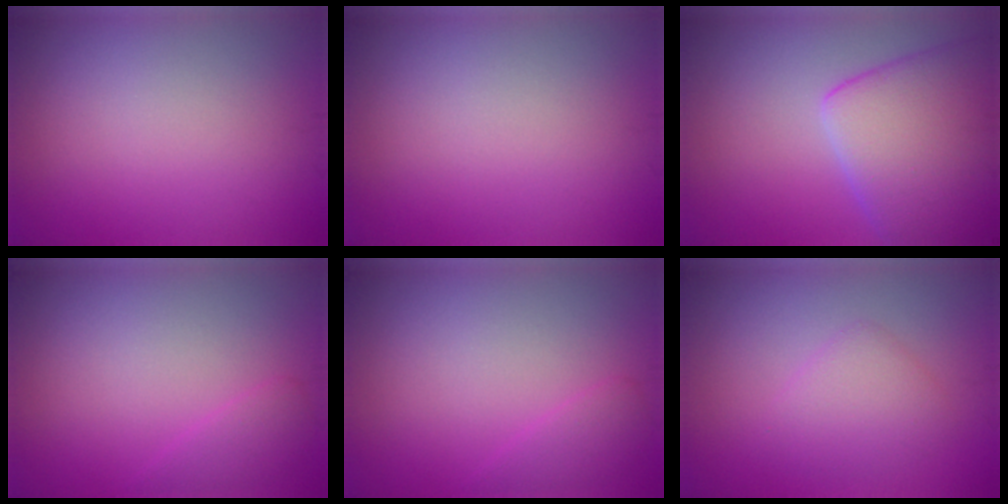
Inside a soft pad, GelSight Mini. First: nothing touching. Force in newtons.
{"total": 0.0}
{"total": 9.3, "press": 9.2, "slide": 0.6}
{"total": 1.5, "press": 1.5, "slide": 0.1}
{"total": 1.5, "press": 1.5, "slide": 0.1}
{"total": 2.7, "press": 2.7, "slide": 0.0}